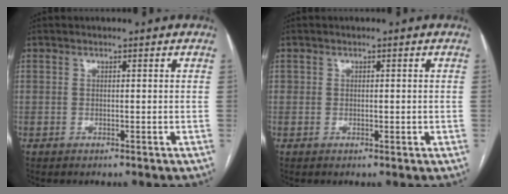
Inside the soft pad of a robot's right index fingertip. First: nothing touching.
{"total": 0.9, "force": [0.0, 0.7, 0.5], "torque": [-0.006, 0.003, 0.002]}